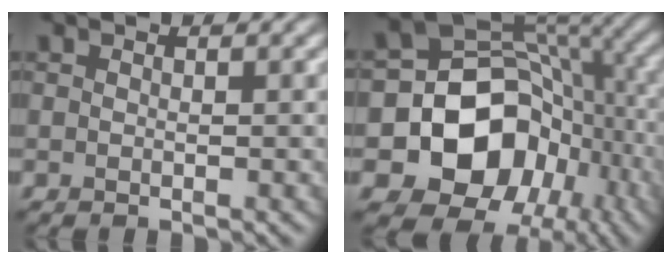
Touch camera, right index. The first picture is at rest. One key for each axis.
{"total": 16.0, "fx": -4.2, "fy": 13.0, "fz": 8.3, "tx": -0.135, "ty": -0.015, "tz": -0.077}